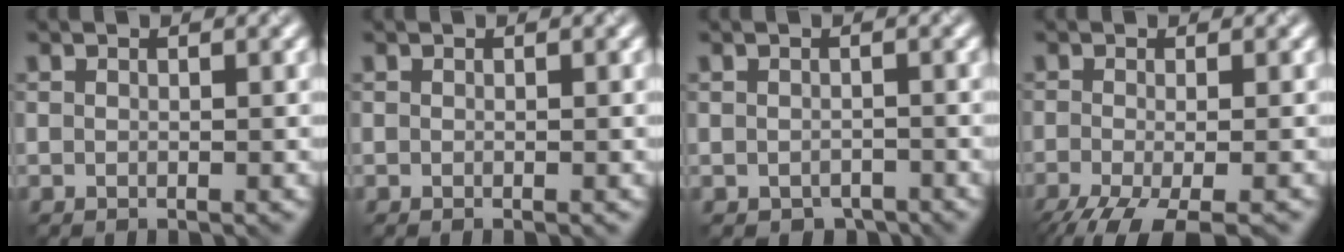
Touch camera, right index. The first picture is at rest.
{"total": 0.0}
{"total": 1.4, "force": [-1.0, 0.9, 0.5], "torque": [-0.006, -0.006, -0.015]}
{"total": 7.2, "force": [-4.5, 2.2, 5.1], "torque": [-0.095, -0.024, -0.078]}